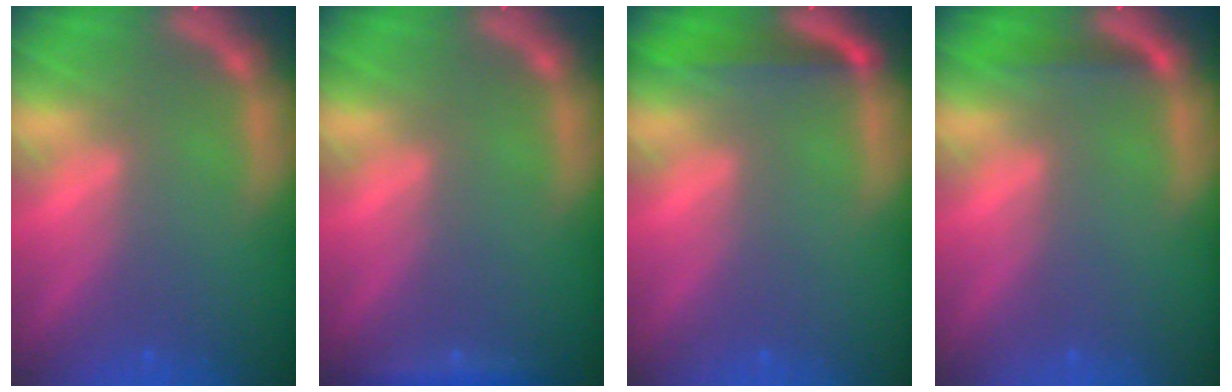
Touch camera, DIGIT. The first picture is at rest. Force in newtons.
{"total": 1.4}
{"total": 3.0}
{"total": 1.4}